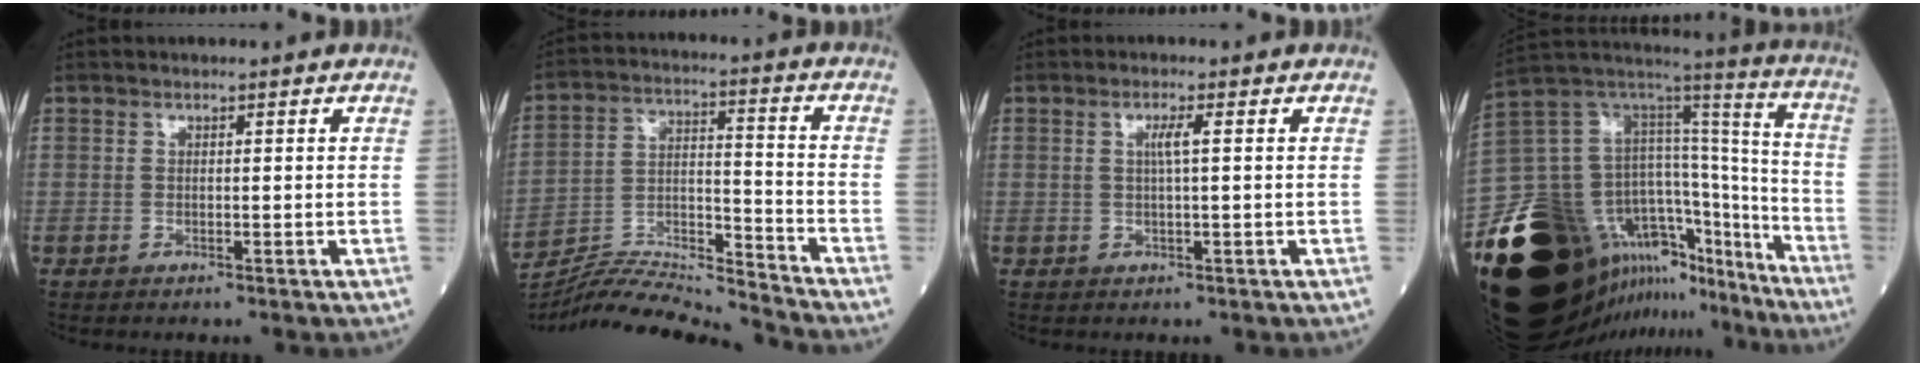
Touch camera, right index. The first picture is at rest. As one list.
[{"total": 14.1, "force": [-13.8, -1.4, 2.1], "torque": [-0.040, 0.024, -0.248]}, {"total": 2.1, "force": [0.4, -0.2, 2.1], "torque": [-0.041, 0.000, 0.006]}, {"total": 39.8, "force": [-26.4, 18.5, 23.3], "torque": [-0.425, 0.006, -0.399]}]